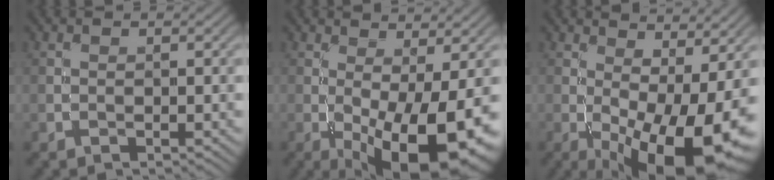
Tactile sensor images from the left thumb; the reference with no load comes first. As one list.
[{"total": 13.0, "force": [-4.1, 4.1, 11.7], "torque": [-0.174, -0.010, -0.053]}, {"total": 15.1, "force": [-3.5, 5.6, 13.6], "torque": [-0.202, -0.008, -0.042]}]